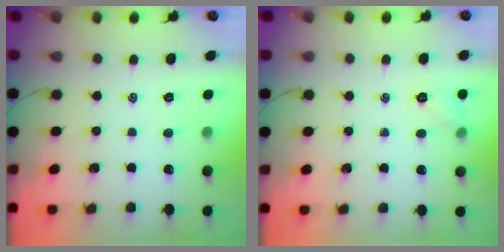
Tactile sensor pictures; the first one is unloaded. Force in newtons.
{"total": 6.2, "press": 6.0, "slide": 1.7}